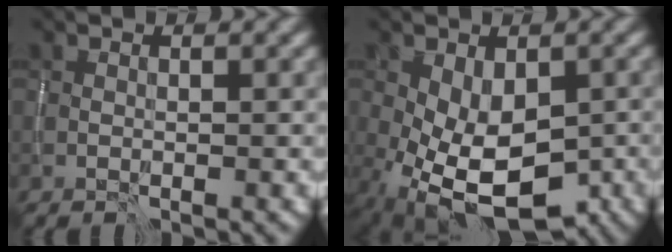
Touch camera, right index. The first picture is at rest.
{"total": 8.7, "force": [-2.5, 5.1, 6.6], "torque": [-0.128, -0.024, -0.029]}